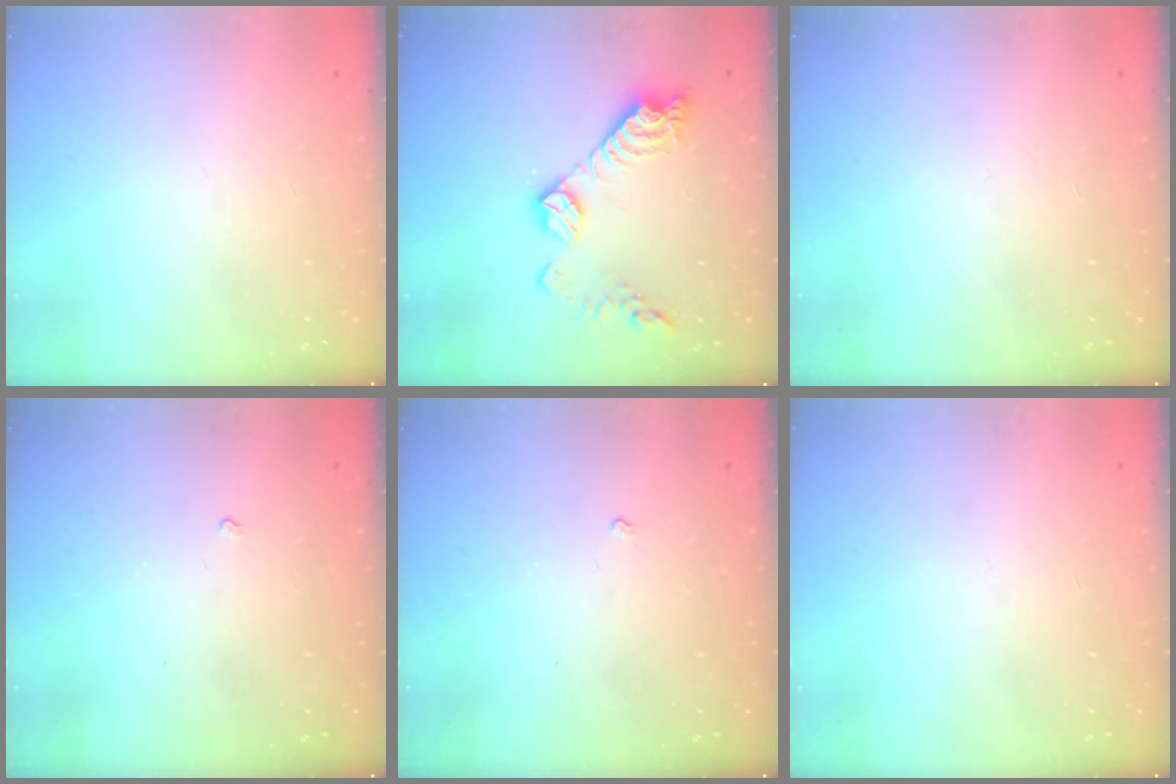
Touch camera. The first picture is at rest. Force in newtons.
{"total": 11.2, "press": 11.2, "slide": 0.4}
{"total": 0.0}
{"total": 1.7, "press": 1.7, "slide": 0.3}
{"total": 1.7, "press": 1.7, "slide": 0.3}
{"total": 0.0}